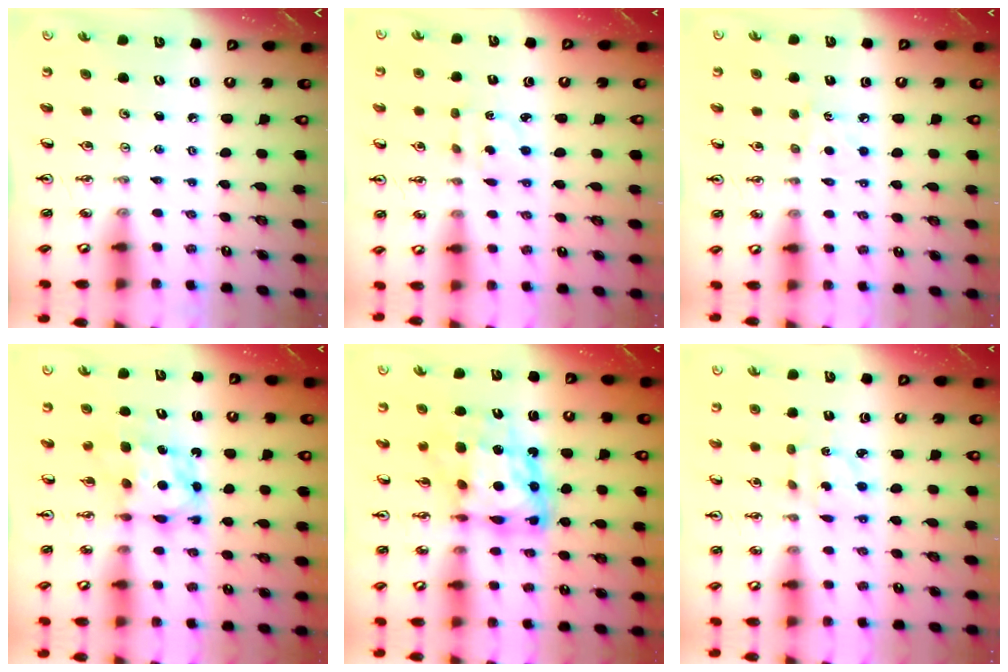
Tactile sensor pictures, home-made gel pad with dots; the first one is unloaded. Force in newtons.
{"total": 2.5, "press": 2.4, "slide": 0.5}
{"total": 6.0, "press": 6.0, "slide": 0.7}
{"total": 6.4, "press": 6.4, "slide": 0.5}
{"total": 13.6, "press": 13.5, "slide": 1.2}
{"total": 3.7, "press": 3.6, "slide": 0.7}